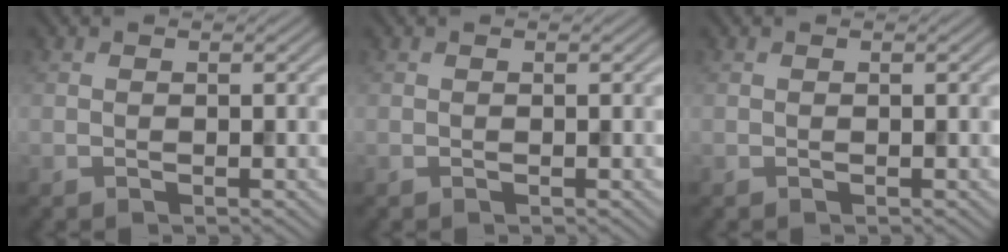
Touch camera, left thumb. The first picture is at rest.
{"total": 0.0}
{"total": 0.0}